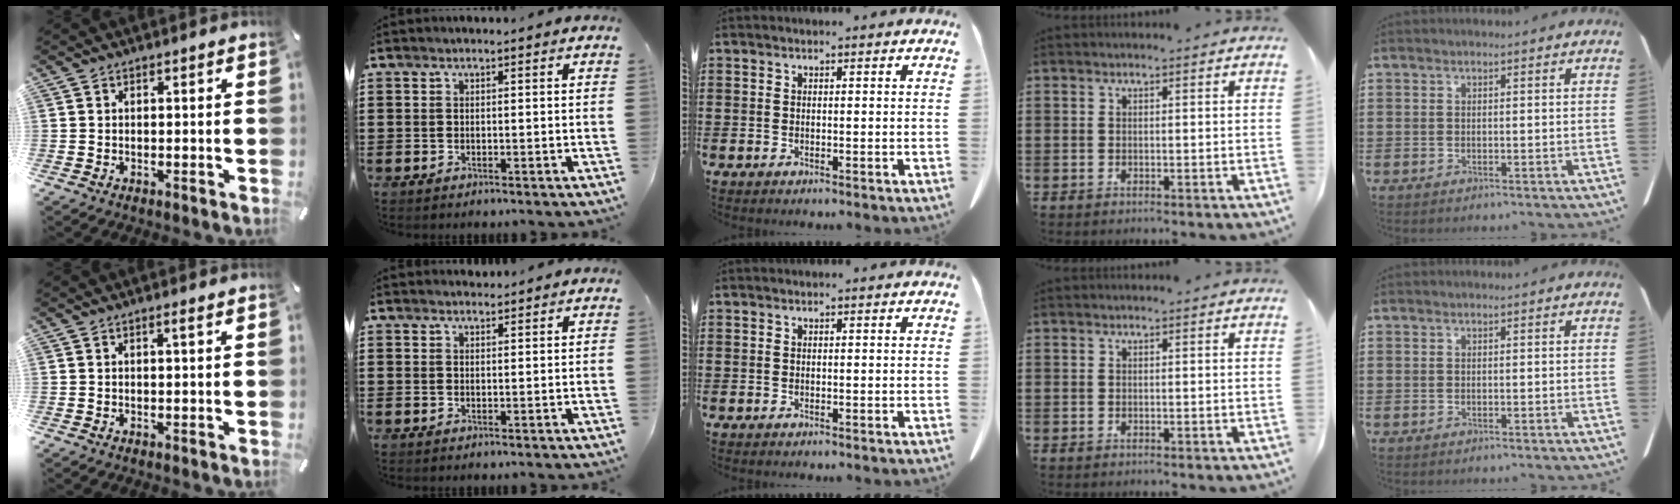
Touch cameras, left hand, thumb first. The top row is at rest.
{"thumb": {"total": 1.3, "force": [0.6, 0.1, 1.1], "torque": [-0.023, 0.000, 0.010]}, "index": {"total": 1.2, "force": [1.2, 0.2, 0.1], "torque": [-0.004, 0.000, 0.024]}}